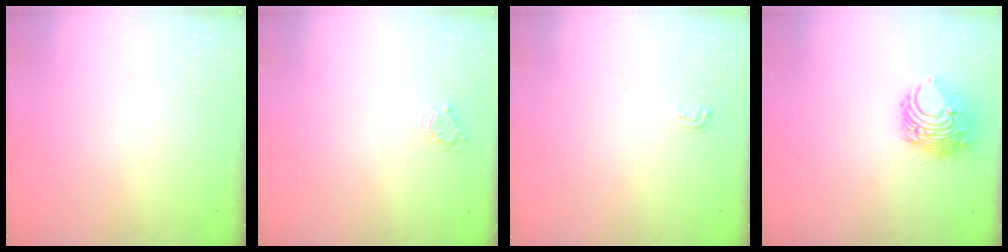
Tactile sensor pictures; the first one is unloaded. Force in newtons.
{"total": 3.9, "press": 3.9, "slide": 0.4}
{"total": 1.9, "press": 1.9, "slide": 0.1}
{"total": 8.5, "press": 8.4, "slide": 1.4}